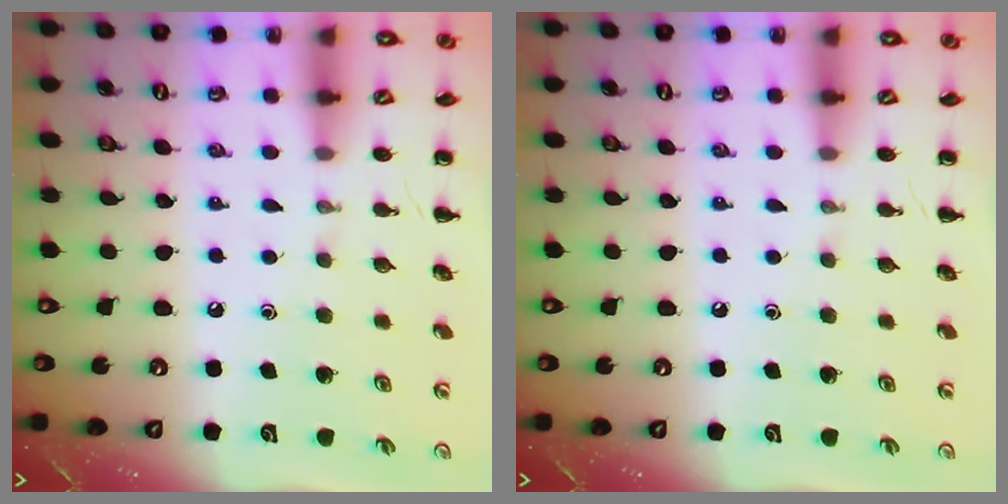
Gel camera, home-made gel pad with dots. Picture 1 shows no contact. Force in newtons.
{"total": 0.0}